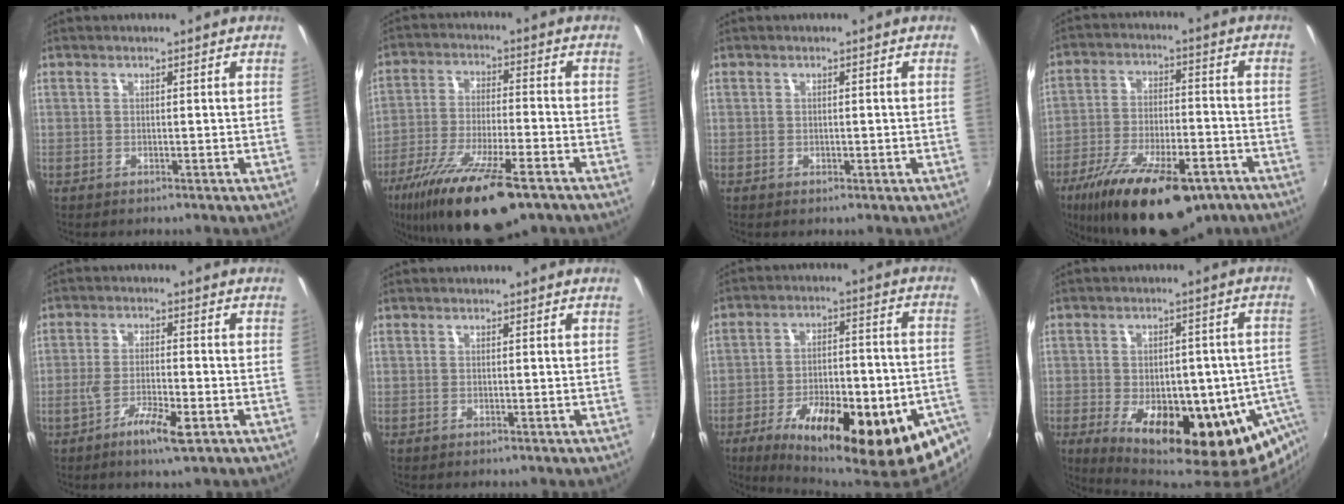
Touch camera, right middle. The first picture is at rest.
{"total": 18.9, "force": [-12.9, 4.8, 13.1], "torque": [-0.255, -0.048, -0.221]}
{"total": 0.8, "force": [-0.2, 0.7, 0.4], "torque": [-0.003, -0.003, -0.005]}
{"total": 21.6, "force": [-14.2, 8.2, 14.1], "torque": [-0.263, -0.040, -0.219]}
{"total": 6.4, "force": [-3.5, 1.0, 5.3], "torque": [-0.110, -0.011, -0.064]}
{"total": 0.0}
{"total": 29.9, "force": [-17.2, 10.1, 22.3], "torque": [-0.331, -0.021, -0.227]}
{"total": 25.4, "force": [-9.9, 11.8, 20.1], "torque": [-0.295, -0.042, -0.115]}